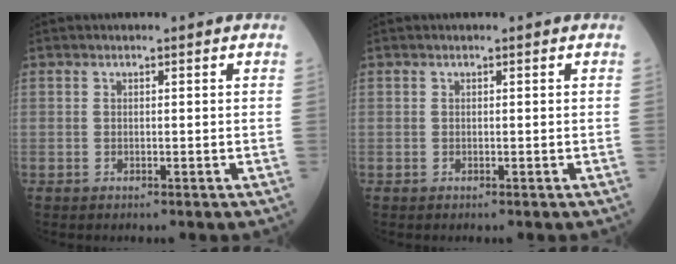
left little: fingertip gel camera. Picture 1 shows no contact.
{"total": 0.0}